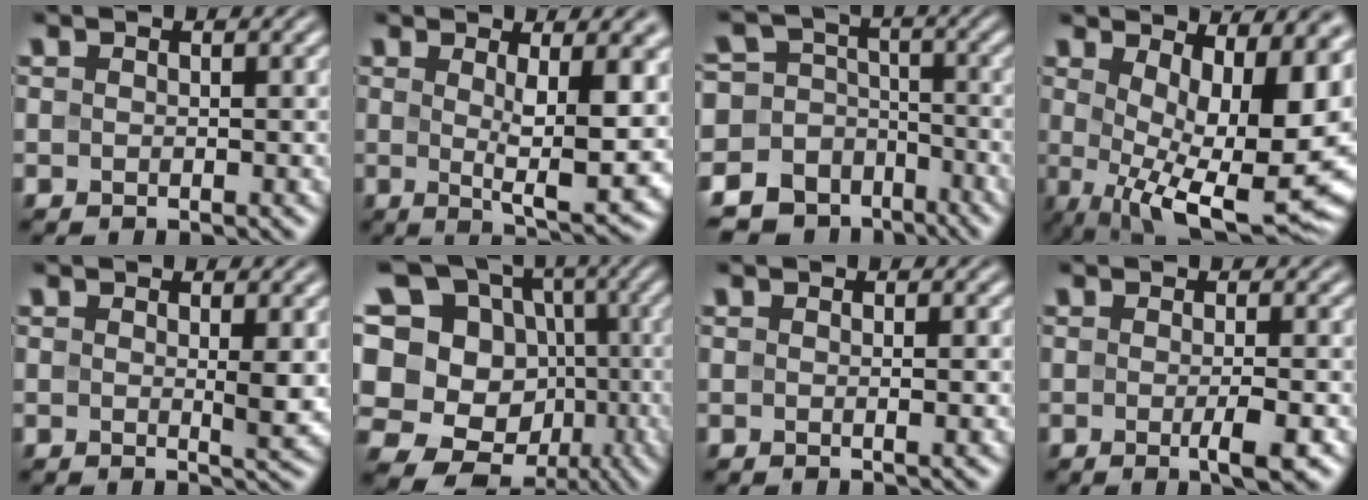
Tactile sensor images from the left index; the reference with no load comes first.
{"total": 8.8, "force": [0.9, 2.2, 8.5], "torque": [-0.124, -0.015, 0.020]}
{"total": 12.3, "force": [-7.6, 9.4, 2.3], "torque": [-0.054, -0.012, -0.118]}
{"total": 15.6, "force": [1.9, 6.7, 13.9], "torque": [-0.175, -0.022, 0.070]}
{"total": 2.0, "force": [0.5, 0.3, 1.9], "torque": [-0.026, -0.007, 0.008]}
{"total": 16.3, "force": [-2.0, 14.3, 7.6], "torque": [-0.199, 0.033, -0.016]}
{"total": 0.9, "force": [0.0, 0.2, 0.8], "torque": [-0.010, 0.000, -0.003]}
{"total": 2.9, "force": [-0.5, 0.6, 2.8], "torque": [-0.037, -0.005, -0.009]}